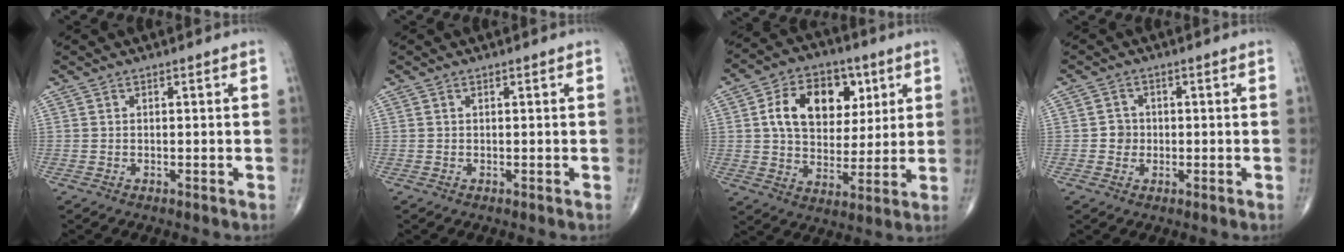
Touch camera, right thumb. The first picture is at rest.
{"total": 0.0}
{"total": 16.0, "force": [4.8, 11.1, 10.5], "torque": [-0.136, -0.003, 0.080]}
{"total": 2.5, "force": [-0.3, 2.4, 0.7], "torque": [0.004, 0.007, -0.008]}